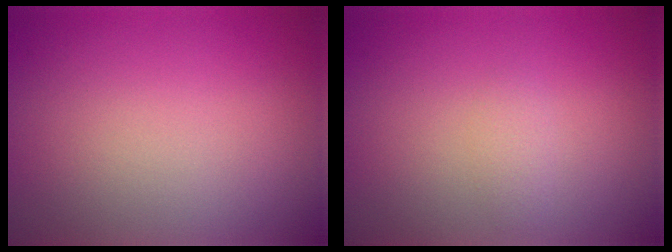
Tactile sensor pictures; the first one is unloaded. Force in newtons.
{"total": 0.8, "press": 0.8, "slide": 0.1}